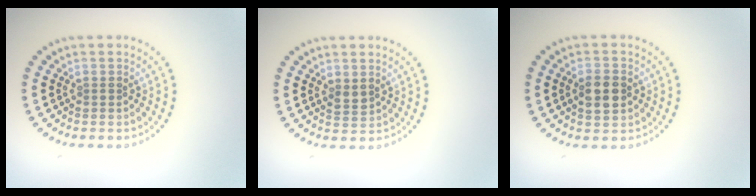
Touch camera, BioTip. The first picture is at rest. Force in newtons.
{"total": 1.2, "press": 1.2, "slide": 0.3}
{"total": 3.3, "press": 3.3, "slide": 0.2}